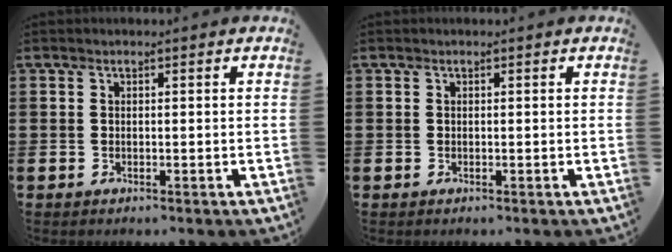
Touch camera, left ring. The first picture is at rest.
{"total": 0.0}